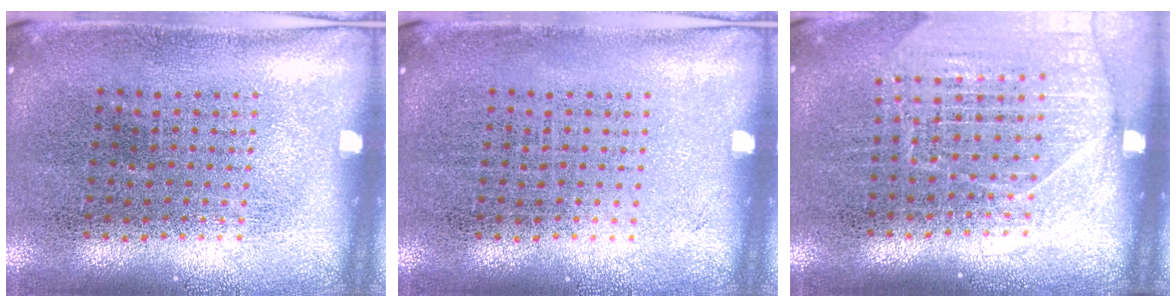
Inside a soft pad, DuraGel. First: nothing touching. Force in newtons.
{"total": 0.0}
{"total": 1.6, "press": 1.6, "slide": 0.3}